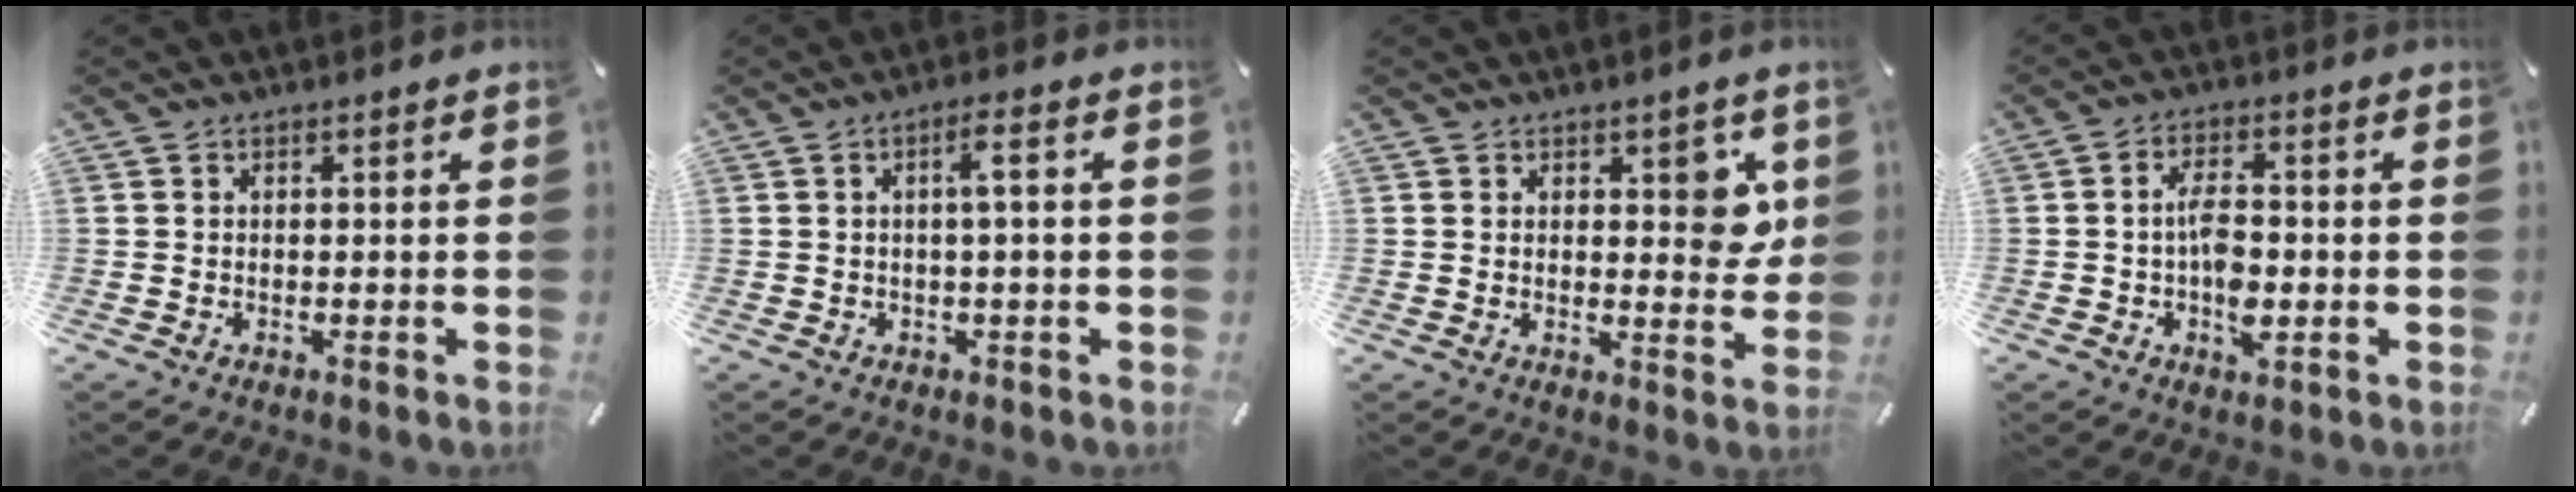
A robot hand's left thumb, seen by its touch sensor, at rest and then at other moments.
{"total": 4.0, "force": [0.5, 0.4, 4.0], "torque": [-0.076, 0.004, 0.004]}
{"total": 6.9, "force": [2.9, 3.8, 4.9], "torque": [-0.046, -0.012, 0.044]}
{"total": 7.3, "force": [-1.2, 3.9, 6.0], "torque": [-0.099, 0.002, -0.023]}